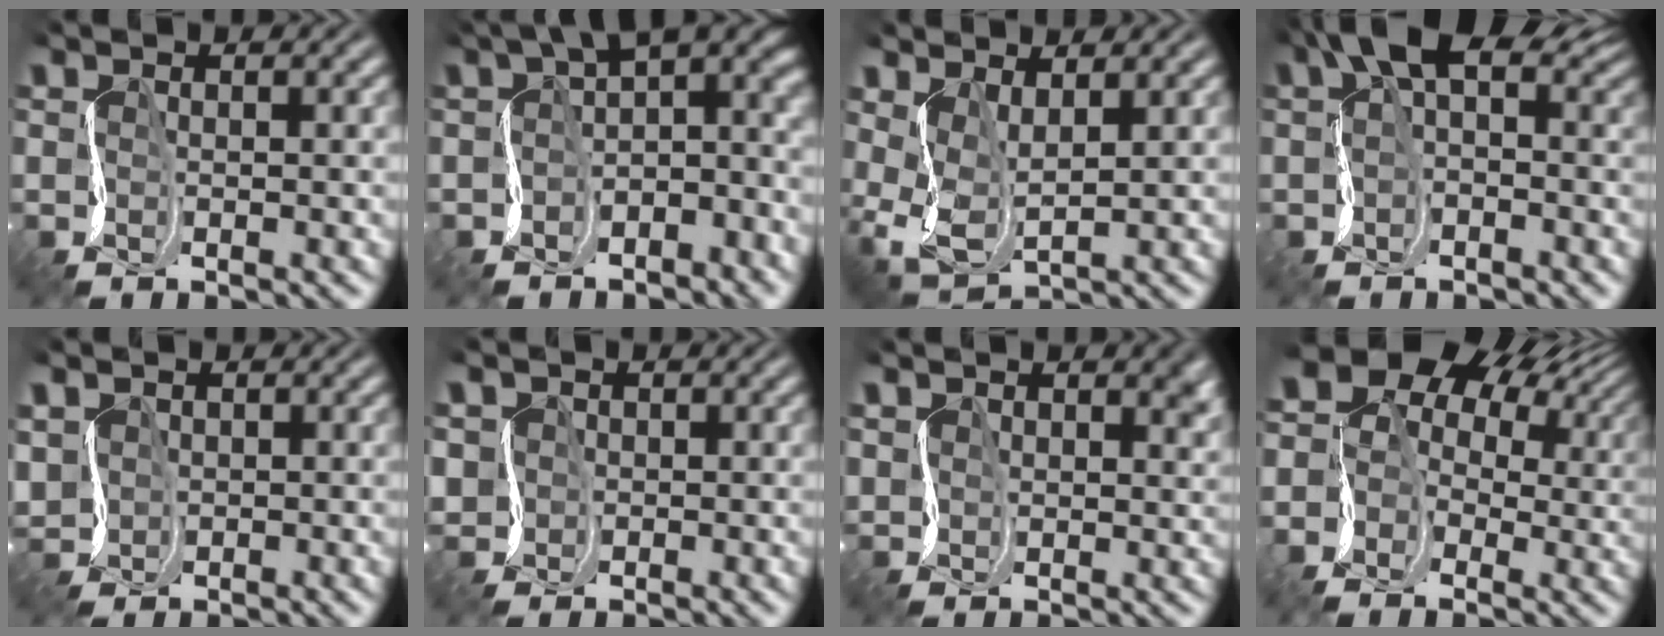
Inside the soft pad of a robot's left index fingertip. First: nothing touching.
{"total": 6.3, "force": [-0.5, 3.4, 5.2], "torque": [-0.062, 0.004, -0.007]}
{"total": 2.8, "force": [0.5, 1.6, 2.2], "torque": [-0.076, -0.006, 0.021]}
{"total": 5.5, "force": [2.2, 2.8, 4.2], "torque": [-0.075, 0.019, 0.034]}
{"total": 1.8, "force": [-0.4, 1.7, -0.5], "torque": [-0.027, -0.004, 0.005]}
{"total": 1.9, "force": [-0.6, 1.5, -0.9], "torque": [-0.007, -0.001, 0.000]}
{"total": 2.1, "force": [1.3, 1.5, 0.6], "torque": [-0.029, -0.005, 0.031]}
{"total": 10.7, "force": [2.3, 8.9, 5.5], "torque": [-0.122, 0.027, 0.029]}